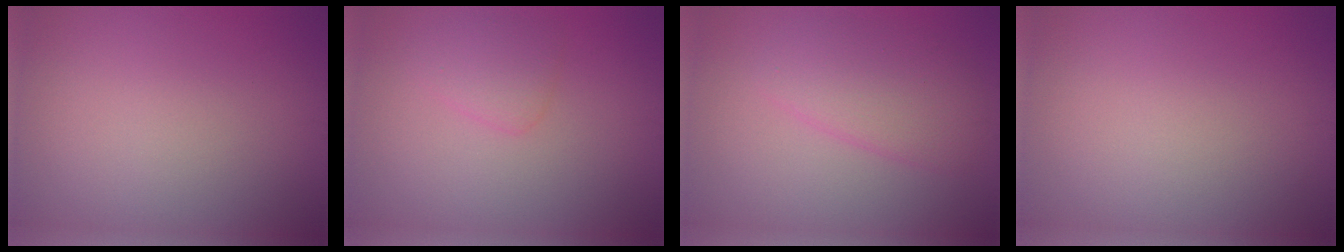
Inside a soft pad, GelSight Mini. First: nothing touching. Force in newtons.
{"total": 1.8, "press": 1.8, "slide": 0.1}
{"total": 3.5, "press": 3.5, "slide": 0.3}
{"total": 0.0}